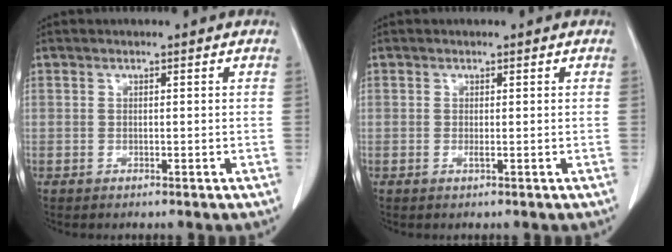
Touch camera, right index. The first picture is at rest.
{"total": 0.8, "force": [-0.1, 0.3, 0.7], "torque": [-0.017, -0.002, -0.001]}